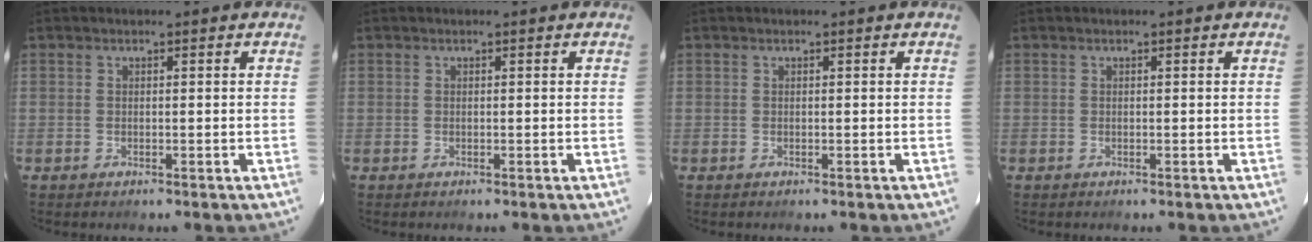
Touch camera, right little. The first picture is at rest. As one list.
[{"total": 0.0}, {"total": 0.0}, {"total": 0.0}]